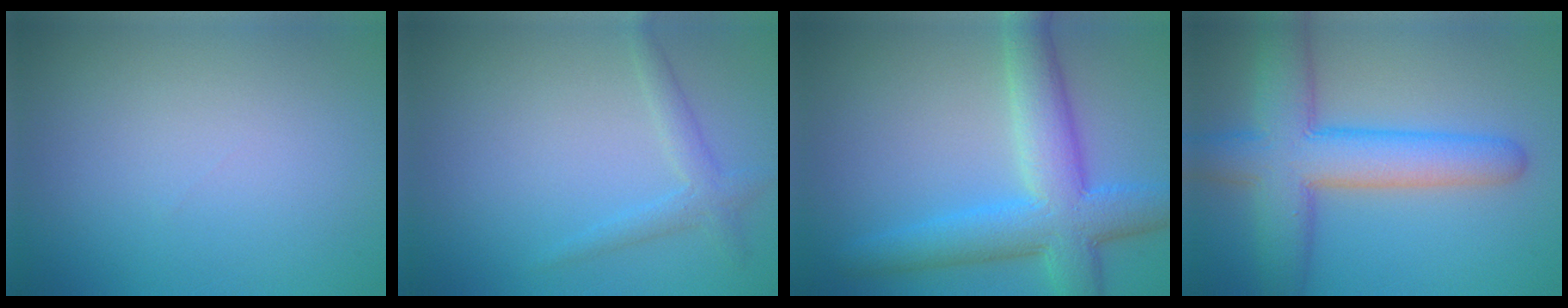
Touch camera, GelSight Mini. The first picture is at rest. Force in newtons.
{"total": 2.0, "press": 2.0, "slide": 0.1}
{"total": 7.9, "press": 7.9, "slide": 0.2}
{"total": 8.8, "press": 8.7, "slide": 0.5}